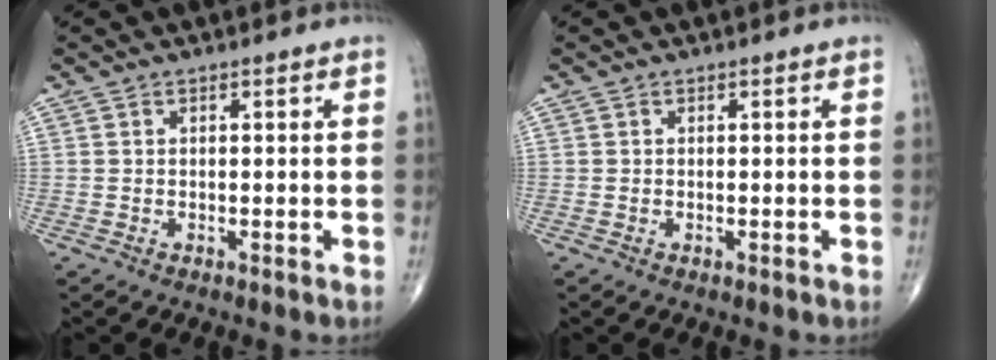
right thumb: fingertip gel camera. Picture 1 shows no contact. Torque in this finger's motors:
{"motor_torque": [1.01, 0.68, -0.09, -0.16, -0.04]}